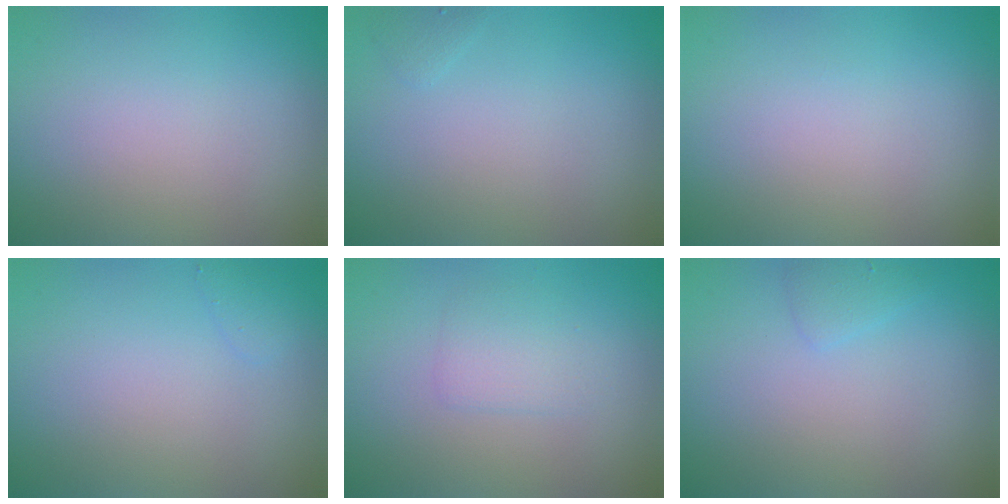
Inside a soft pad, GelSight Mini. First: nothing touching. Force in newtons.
{"total": 0.6, "press": 0.6, "slide": 0.1}
{"total": 0.0}
{"total": 0.8, "press": 0.8, "slide": 0.1}
{"total": 1.9, "press": 1.9, "slide": 0.1}
{"total": 1.1, "press": 1.1, "slide": 0.0}